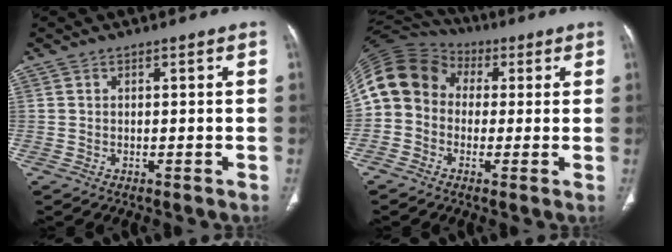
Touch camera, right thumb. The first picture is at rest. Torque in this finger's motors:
{"motor_torque": [0.15, 0.42, 1.16, -0.60, 0.10]}